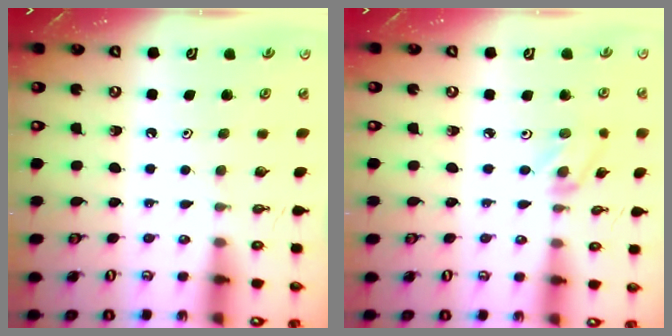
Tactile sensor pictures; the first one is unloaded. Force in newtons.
{"total": 2.6, "press": 2.6, "slide": 0.4}